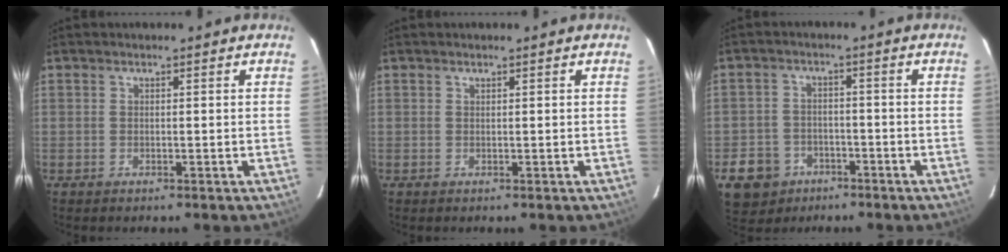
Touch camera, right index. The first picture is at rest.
{"total": 0.0}
{"total": 8.9, "force": [-5.0, 6.9, 2.4], "torque": [-0.078, 0.018, -0.071]}